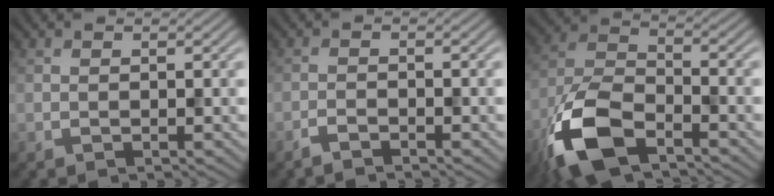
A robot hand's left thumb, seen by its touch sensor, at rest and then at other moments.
{"total": 1.6, "force": [-1.5, 0.2, 0.7], "torque": [-0.015, 0.000, -0.034]}
{"total": 11.9, "force": [-7.1, 5.3, 7.9], "torque": [-0.175, -0.018, -0.156]}